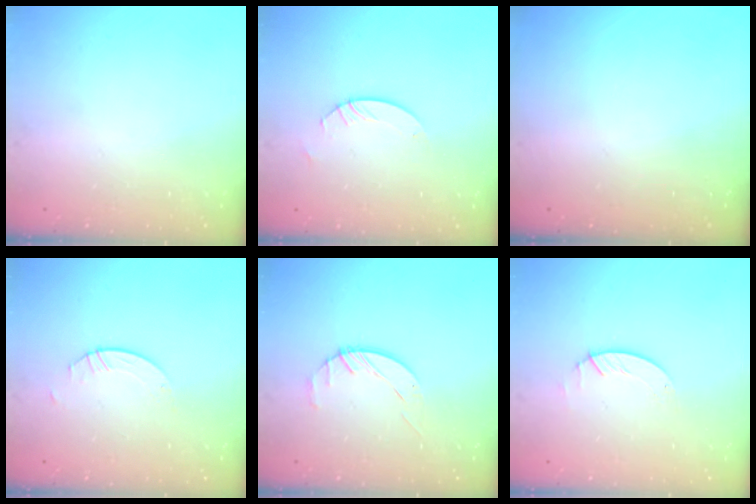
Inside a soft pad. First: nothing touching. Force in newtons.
{"total": 3.0, "press": 3.0, "slide": 0.3}
{"total": 0.0}
{"total": 2.1, "press": 2.1, "slide": 0.1}
{"total": 2.1, "press": 2.0, "slide": 0.3}
{"total": 1.4, "press": 1.4, "slide": 0.2}